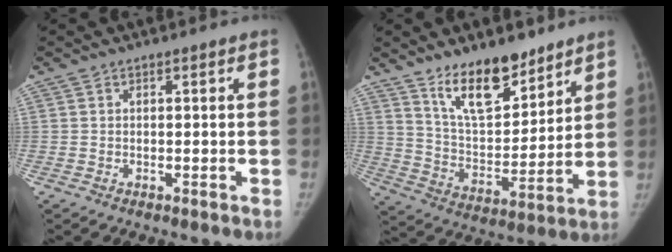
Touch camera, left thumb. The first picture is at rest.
{"total": 14.4, "force": [10.5, 5.9, 7.9], "torque": [-0.093, -0.081, 0.191]}